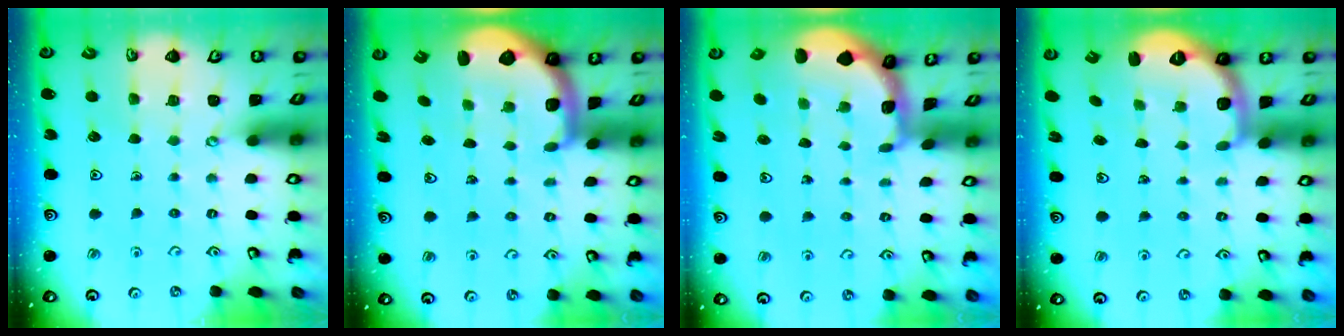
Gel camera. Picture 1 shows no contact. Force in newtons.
{"total": 1.7, "press": 1.7, "slide": 0.4}
{"total": 2.3, "press": 2.3, "slide": 0.3}
{"total": 2.7, "press": 1.7, "slide": 2.1}